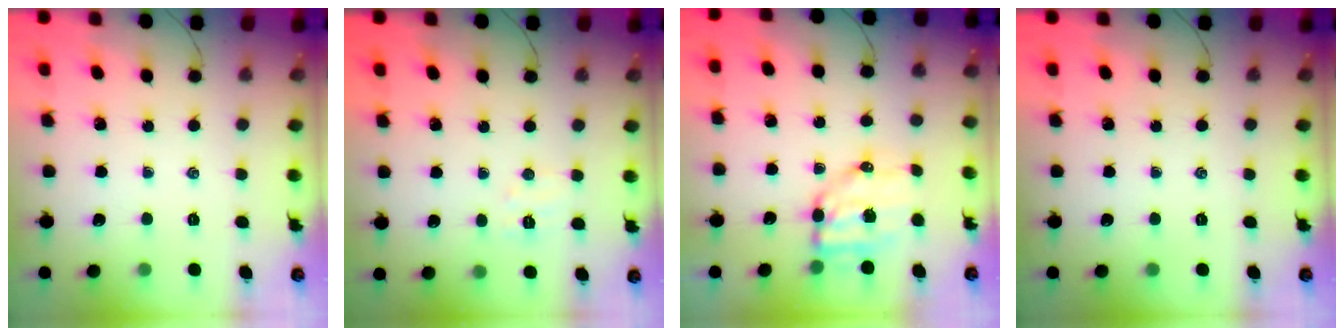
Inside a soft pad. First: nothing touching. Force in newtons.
{"total": 5.5, "press": 5.3, "slide": 1.2}
{"total": 7.1, "press": 7.0, "slide": 1.4}
{"total": 0.0}